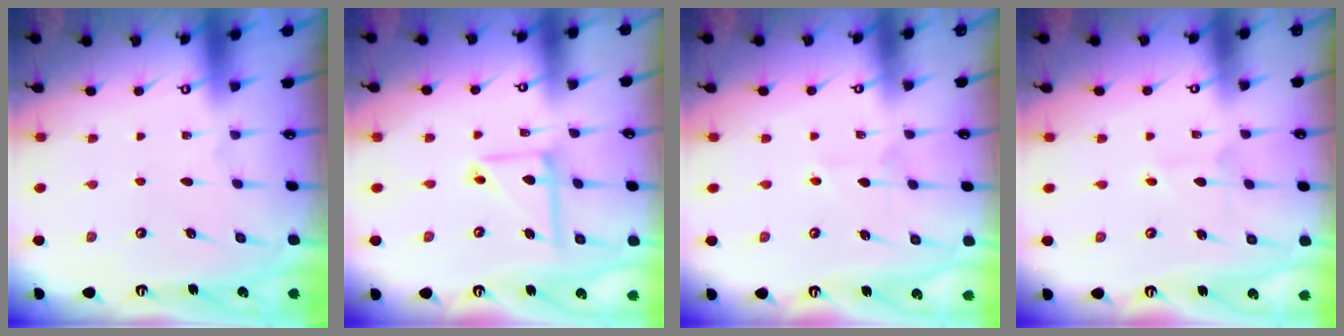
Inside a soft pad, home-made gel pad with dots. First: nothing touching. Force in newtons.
{"total": 9.3, "press": 9.2, "slide": 0.9}
{"total": 3.3, "press": 3.2, "slide": 0.4}
{"total": 2.0, "press": 2.0, "slide": 0.2}